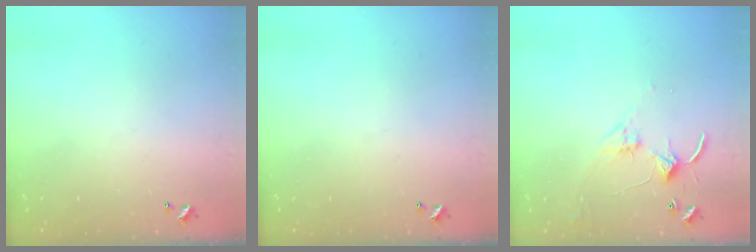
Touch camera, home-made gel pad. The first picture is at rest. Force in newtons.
{"total": 0.0}
{"total": 2.8, "press": 2.8, "slide": 0.4}